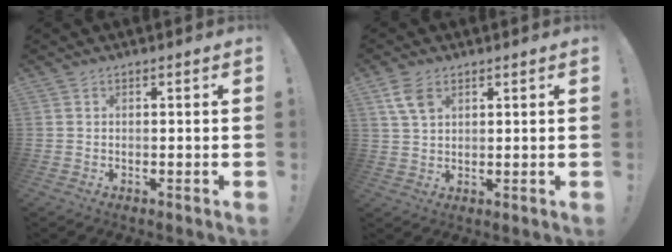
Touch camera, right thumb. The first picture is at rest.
{"total": 6.0, "force": [3.2, 3.5, 3.7], "torque": [-0.063, -0.009, 0.060]}